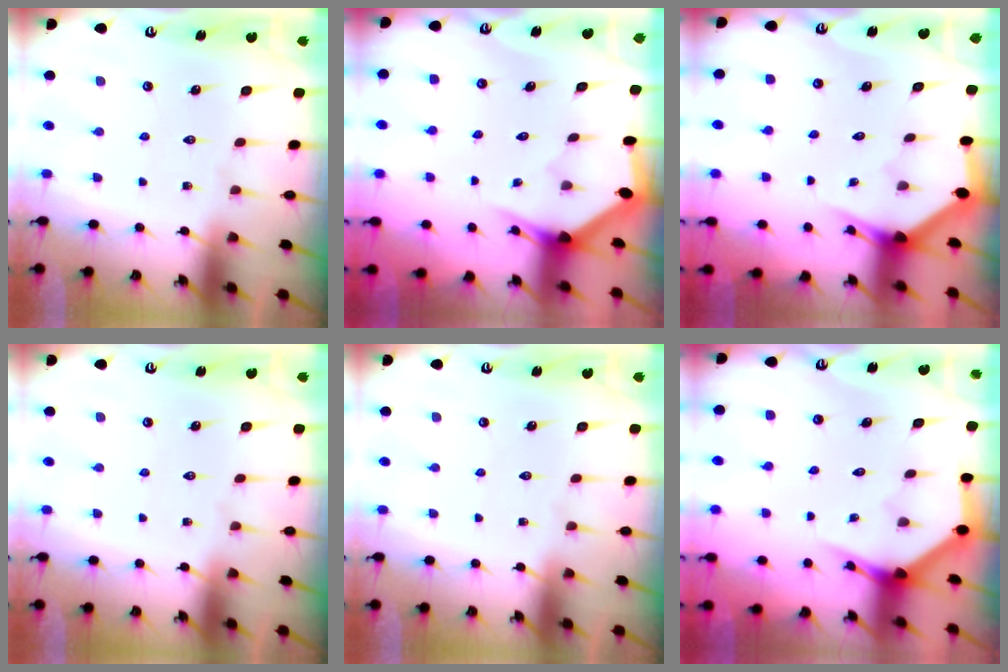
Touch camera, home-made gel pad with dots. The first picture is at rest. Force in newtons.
{"total": 3.0, "press": 3.0, "slide": 0.2}
{"total": 2.9, "press": 2.9, "slide": 0.1}
{"total": 0.0}
{"total": 0.0}
{"total": 4.0, "press": 4.0, "slide": 0.2}